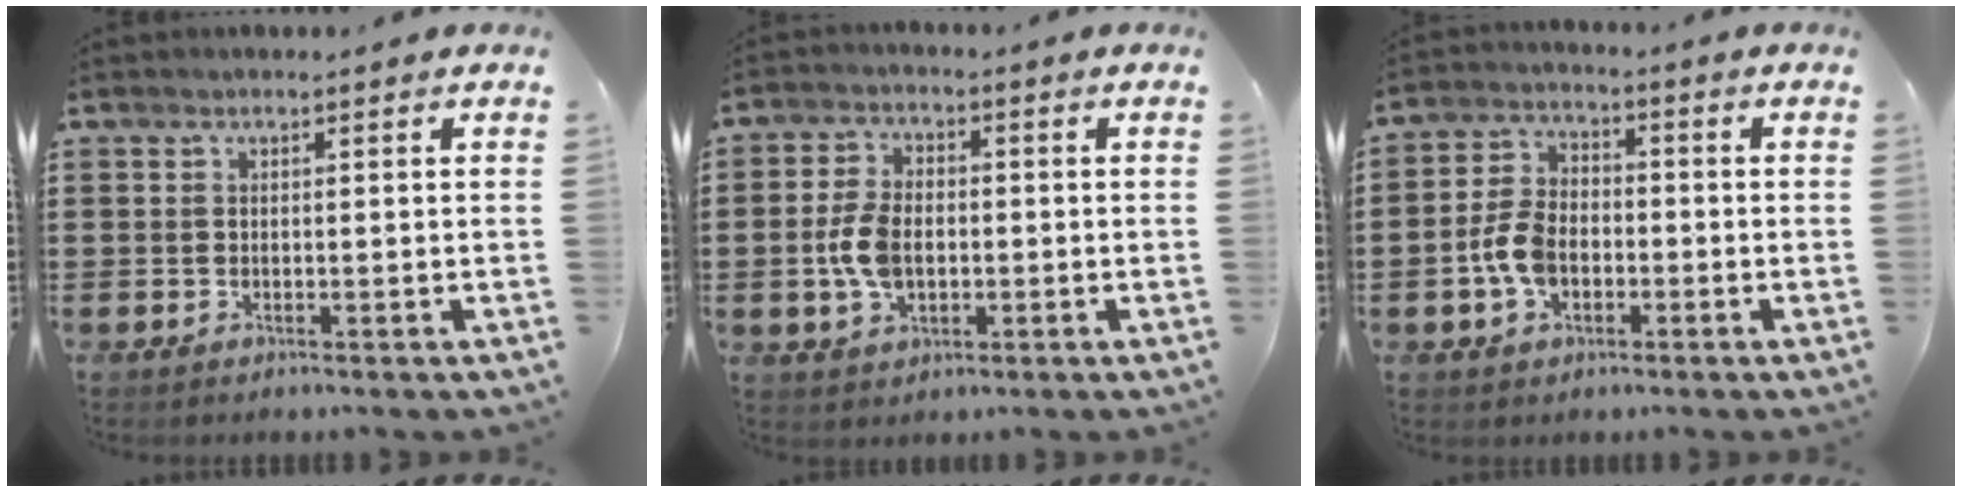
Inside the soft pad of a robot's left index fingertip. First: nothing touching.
{"total": 6.3, "force": [-0.8, 3.9, 4.9], "torque": [-0.125, -0.003, -0.022]}
{"total": 6.3, "force": [-1.8, 4.1, 4.4], "torque": [-0.114, 0.001, -0.040]}